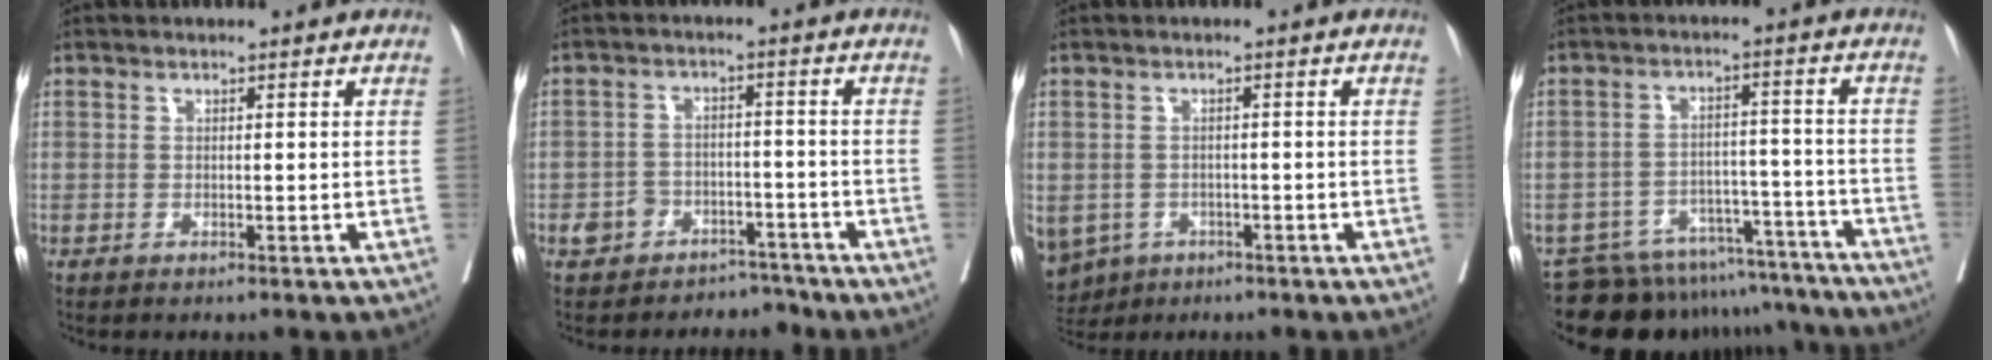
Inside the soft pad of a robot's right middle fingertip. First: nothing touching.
{"total": 5.4, "force": [-4.3, 3.3, 0.4], "torque": [-0.001, 0.020, -0.065]}
{"total": 10.6, "force": [-5.3, 8.5, 3.6], "torque": [-0.111, -0.007, -0.070]}
{"total": 16.4, "force": [-15.0, 5.9, 2.9], "torque": [-0.044, 0.027, -0.200]}